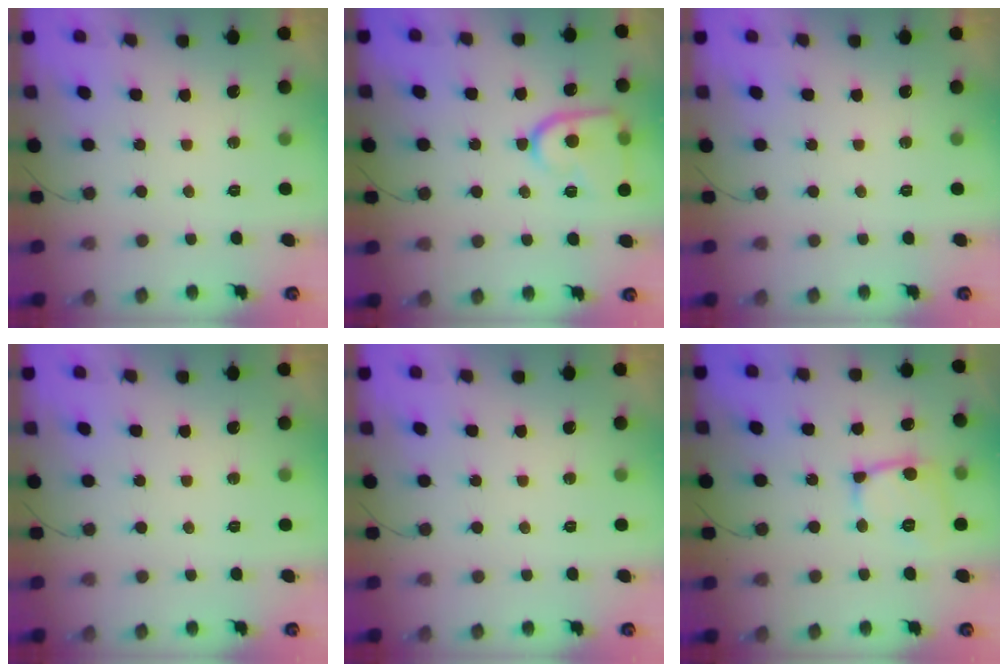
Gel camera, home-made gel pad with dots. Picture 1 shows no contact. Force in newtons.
{"total": 14.6, "press": 14.5, "slide": 1.3}
{"total": 0.0}
{"total": 0.0}
{"total": 0.0}
{"total": 12.5, "press": 12.4, "slide": 1.2}